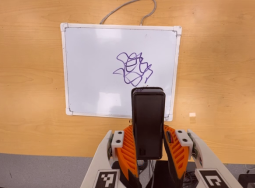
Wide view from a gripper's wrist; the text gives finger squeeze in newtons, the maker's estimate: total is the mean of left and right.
{"total": 4.8, "left": 3.4, "right": 6.2}